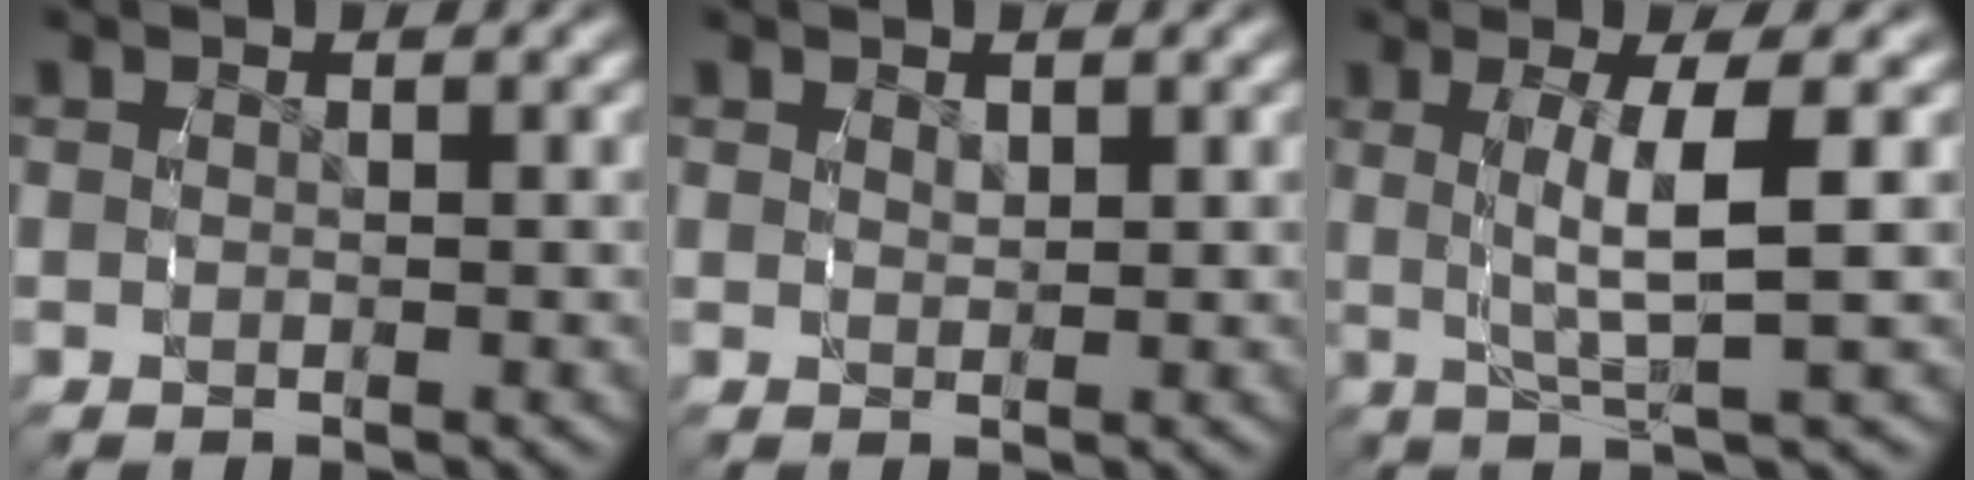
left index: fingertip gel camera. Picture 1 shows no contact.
{"total": 0.7, "force": [0.6, -0.2, 0.0], "torque": [0.009, 0.000, 0.014]}
{"total": 4.4, "force": [0.6, -0.3, 4.4], "torque": [-0.066, 0.011, 0.007]}